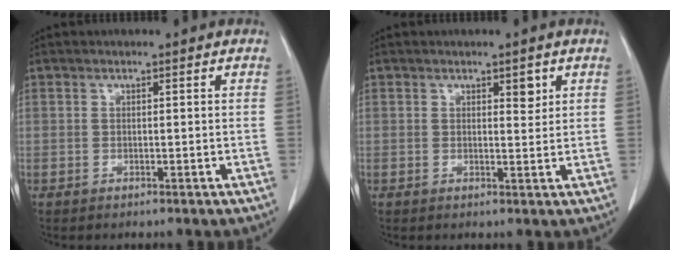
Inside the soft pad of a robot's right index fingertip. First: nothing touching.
{"total": 1.8, "force": [1.0, 0.7, 1.3], "torque": [-0.016, -0.005, 0.014]}